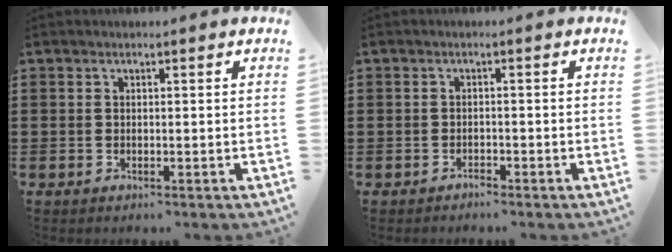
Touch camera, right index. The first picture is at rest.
{"total": 1.1, "force": [-1.1, 0.2, -0.2], "torque": [0.002, 0.005, -0.024]}